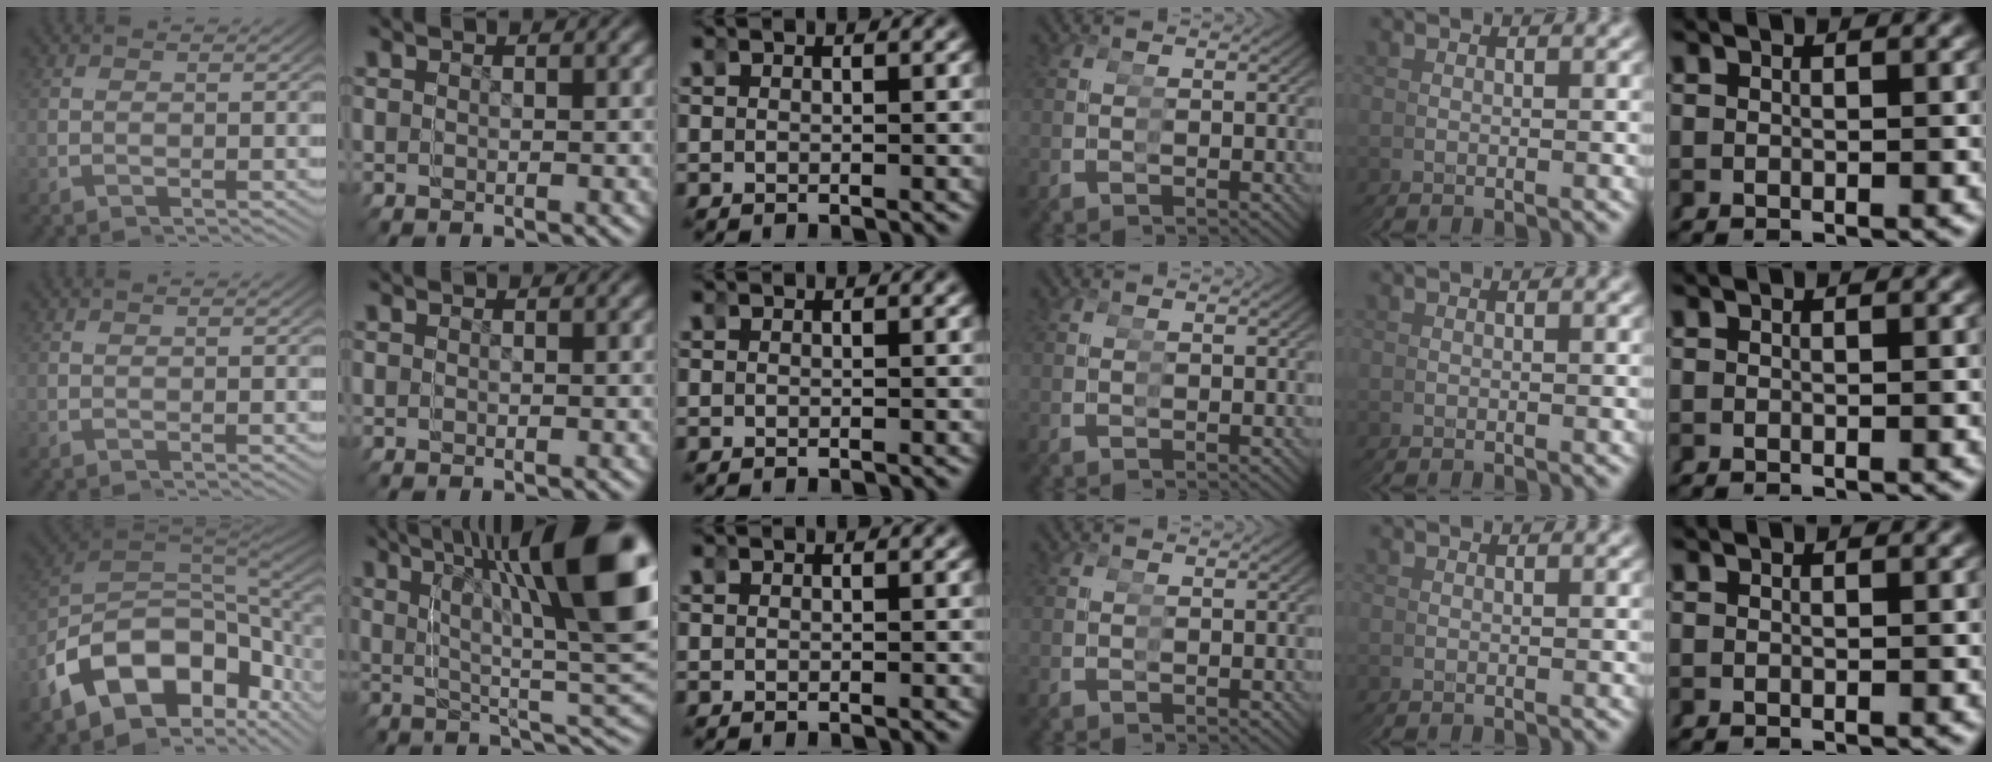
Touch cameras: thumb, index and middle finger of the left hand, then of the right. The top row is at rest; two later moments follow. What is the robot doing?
{"motion": "grasp_and_lifting", "object": "toy banana"}